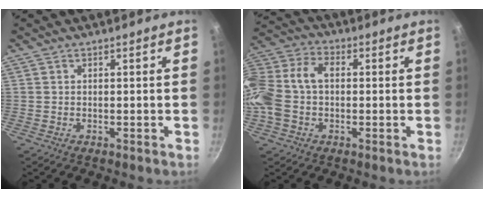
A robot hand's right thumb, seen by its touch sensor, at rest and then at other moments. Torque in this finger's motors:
{"motor_torque": [0.29, 0.36, 0.85, -0.06, 0.26]}